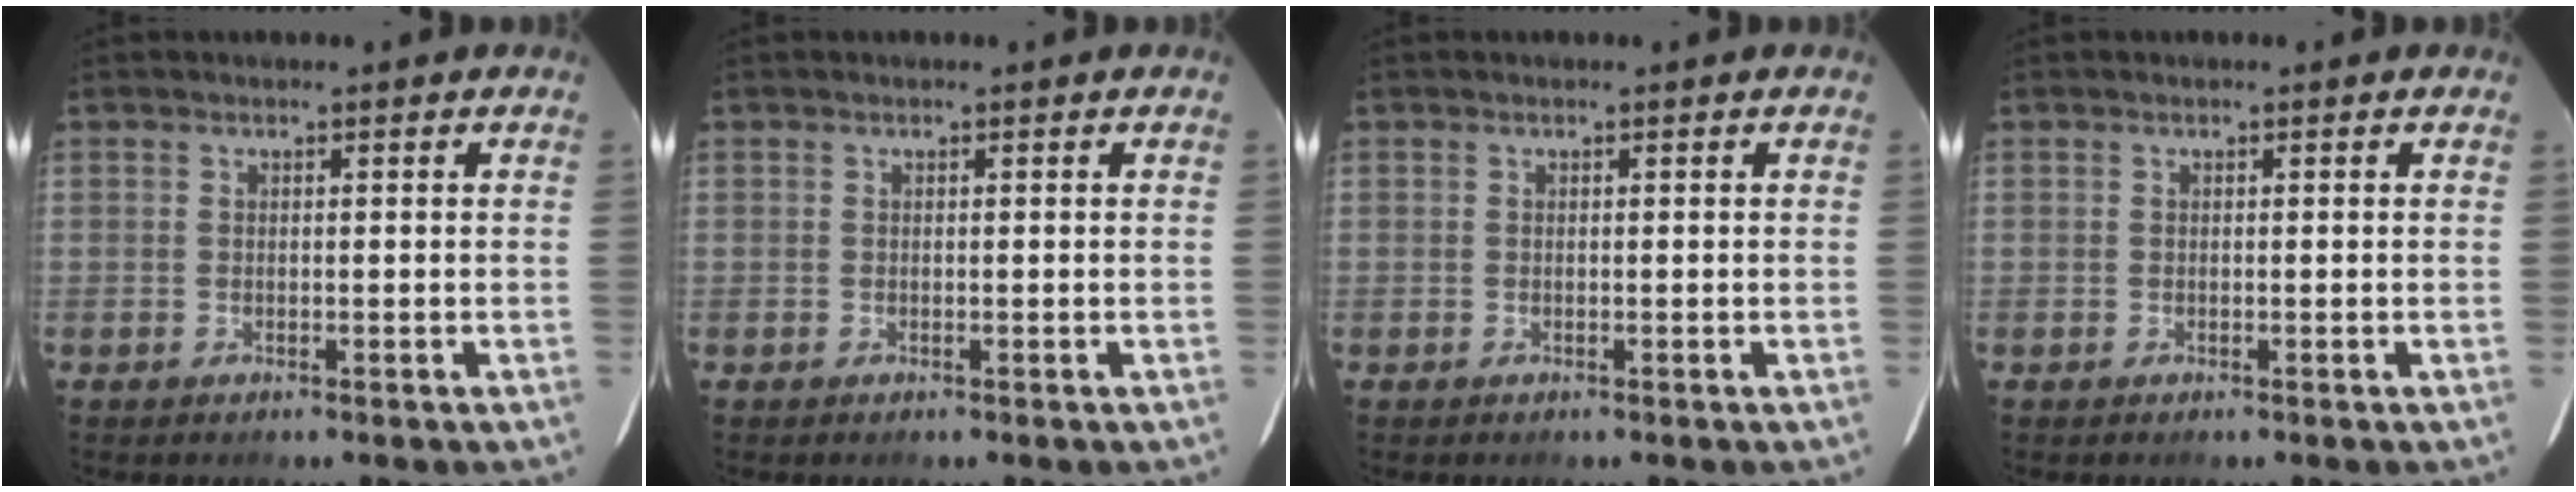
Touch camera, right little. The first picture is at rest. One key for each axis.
{"total": 0.0}
{"total": 0.0}
{"total": 0.0}